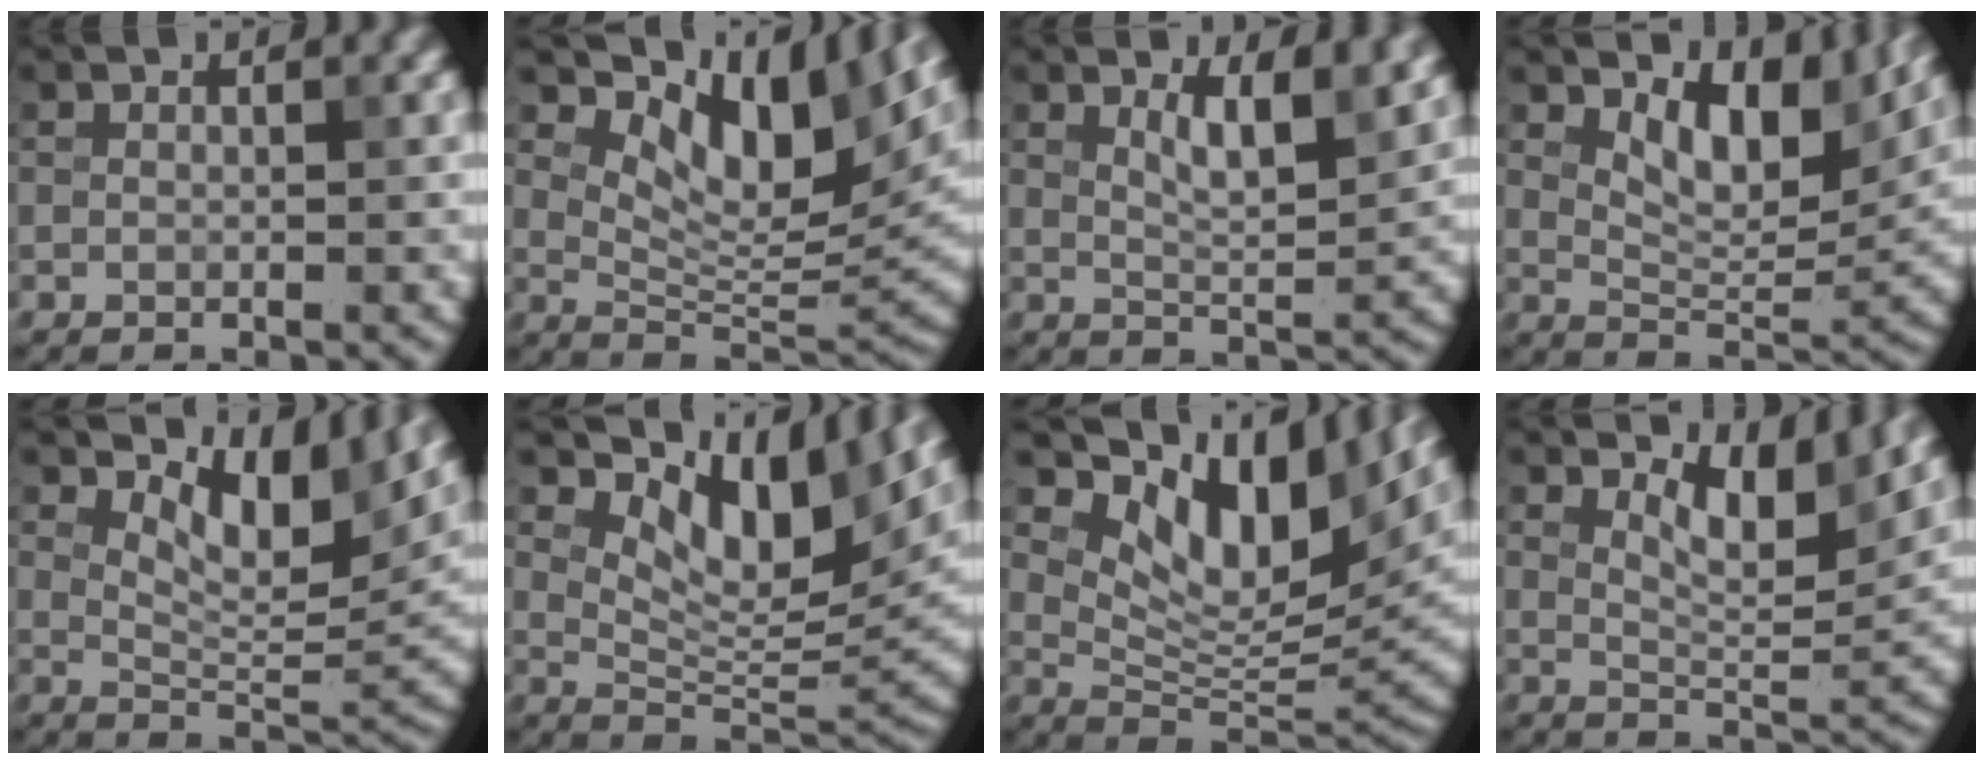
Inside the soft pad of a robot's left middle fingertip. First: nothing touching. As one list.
[{"total": 10.4, "force": [6.3, 3.9, 7.3], "torque": [-0.109, -0.003, 0.113]}, {"total": 4.4, "force": [2.2, 1.3, 3.5], "torque": [-0.059, -0.005, 0.038]}, {"total": 6.5, "force": [3.3, 3.0, 4.7], "torque": [-0.074, -0.012, 0.051]}, {"total": 7.2, "force": [4.1, 3.1, 5.1], "torque": [-0.074, -0.005, 0.065]}, {"total": 9.4, "force": [5.7, 3.7, 6.5], "torque": [-0.097, -0.003, 0.101]}, {"total": 10.8, "force": [6.1, 4.8, 7.5], "torque": [-0.117, -0.006, 0.114]}, {"total": 4.6, "force": [2.9, 1.4, 3.4], "torque": [-0.064, -0.008, 0.045]}]